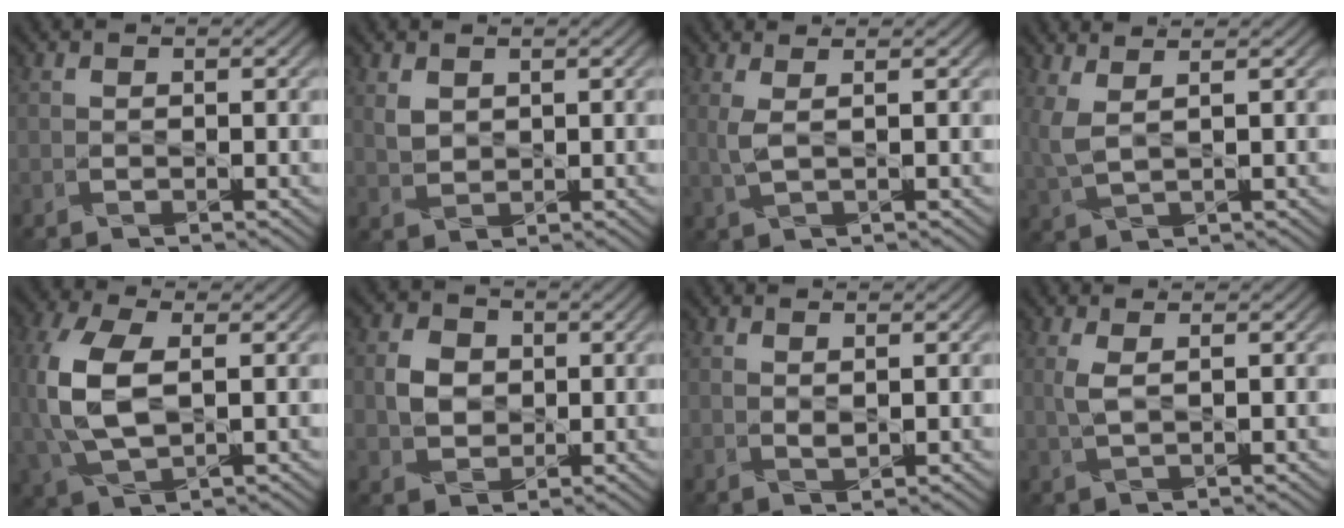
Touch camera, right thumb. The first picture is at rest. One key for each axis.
{"total": 1.9, "fx": 1.2, "fy": 1.2, "fz": 0.9, "tx": -0.029, "ty": -0.001, "tz": 0.028}
{"total": 2.3, "fx": 1.1, "fy": 0.3, "fz": 2.0, "tx": -0.050, "ty": 0.006, "tz": 0.024}
{"total": 3.7, "fx": 1.9, "fy": 1.1, "fz": 3.0, "tx": -0.093, "ty": 0.007, "tz": 0.041}
{"total": 10.7, "fx": 0.4, "fy": 6.0, "fz": 8.9, "tx": -0.251, "ty": 0.002, "tz": 0.013}
{"total": 4.2, "fx": 0.4, "fy": 3.6, "fz": 2.1, "tx": -0.052, "ty": 0.005, "tz": 0.001}
{"total": 1.2, "fx": 0.9, "fy": 0.0, "fz": 0.7, "tx": -0.022, "ty": 0.001, "tz": 0.021}
{"total": 2.0, "fx": 1.0, "fy": 0.2, "fz": 1.7, "tx": -0.051, "ty": 0.006, "tz": 0.022}